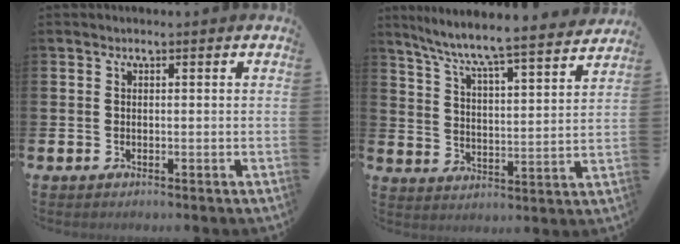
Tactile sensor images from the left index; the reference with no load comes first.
{"total": 7.6, "force": [7.1, 0.1, 2.6], "torque": [-0.076, -0.063, 0.117]}